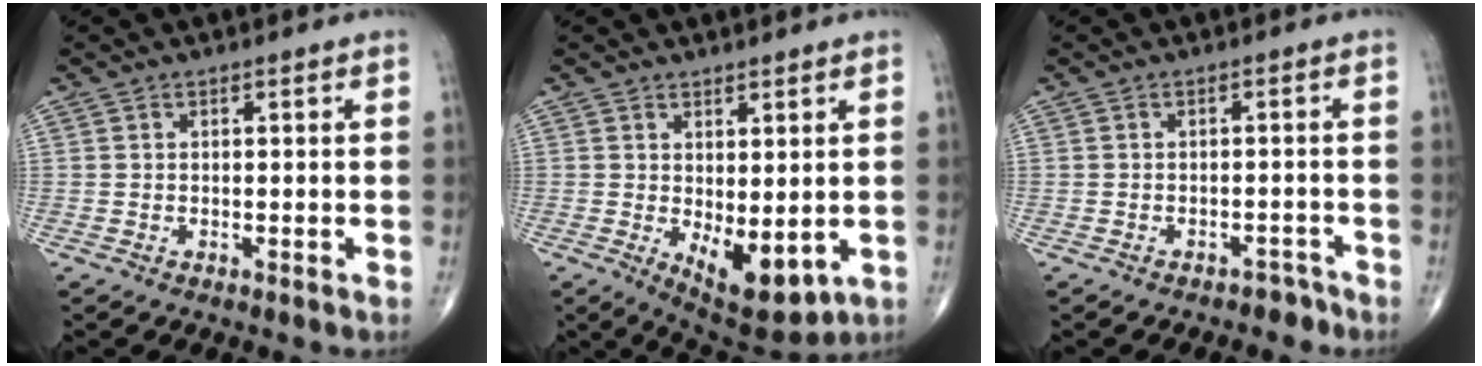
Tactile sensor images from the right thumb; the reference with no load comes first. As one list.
[{"total": 9.4, "force": [-1.4, 4.2, 8.3], "torque": [-0.102, -0.018, -0.003]}, {"total": 2.5, "force": [-2.1, 1.3, 0.2], "torque": [0.003, 0.021, -0.027]}]